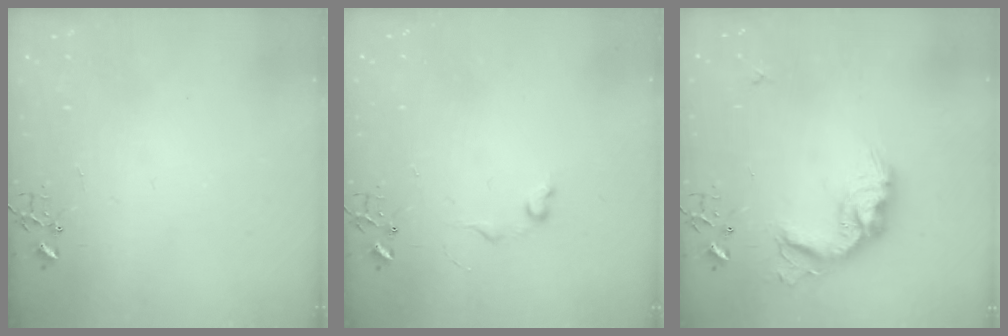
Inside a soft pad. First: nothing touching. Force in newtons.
{"total": 6.1, "press": 6.0, "slide": 0.7}
{"total": 17.5, "press": 17.5, "slide": 1.1}